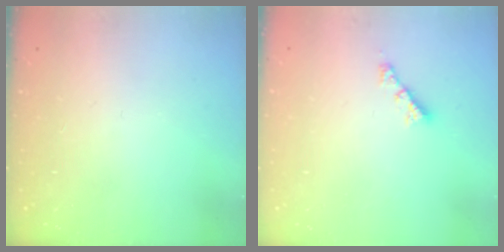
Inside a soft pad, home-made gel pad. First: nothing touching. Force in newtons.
{"total": 2.4, "press": 2.4, "slide": 0.3}